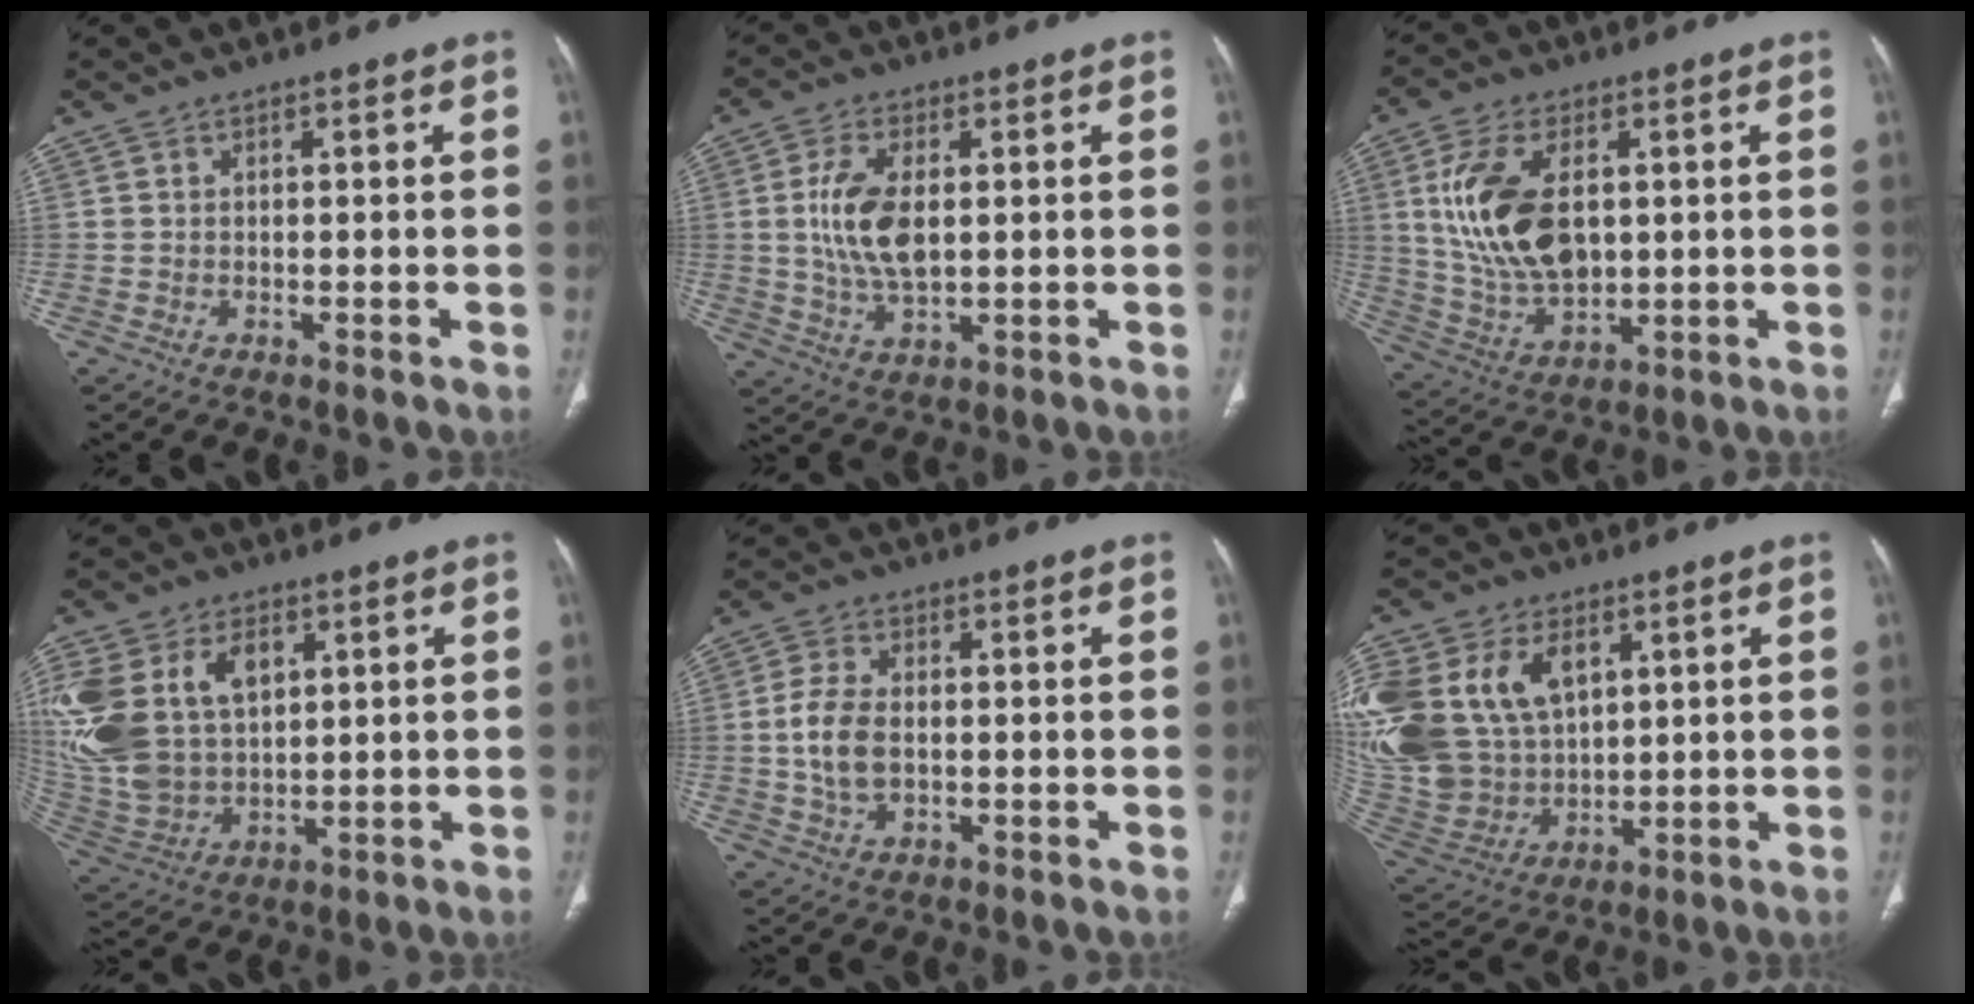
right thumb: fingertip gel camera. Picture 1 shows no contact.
{"total": 10.3, "force": [1.1, 5.3, 8.8], "torque": [-0.179, -0.006, 0.026]}
{"total": 16.4, "force": [2.8, 9.5, 13.1], "torque": [-0.250, -0.008, 0.066]}
{"total": 23.6, "force": [7.0, 15.9, 16.0], "torque": [-0.368, 0.009, 0.152]}
{"total": 7.4, "force": [-0.3, 4.4, 5.9], "torque": [-0.126, 0.002, -0.005]}
{"total": 29.6, "force": [9.1, 21.0, 18.8], "torque": [-0.450, 0.031, 0.199]}